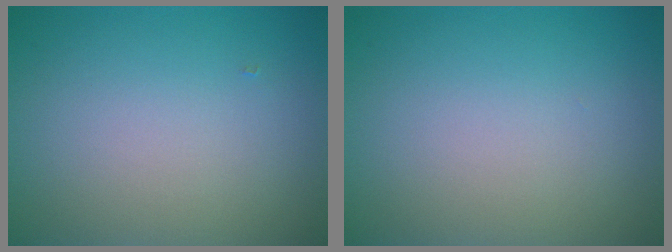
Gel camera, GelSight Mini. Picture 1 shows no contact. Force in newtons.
{"total": 0.0}